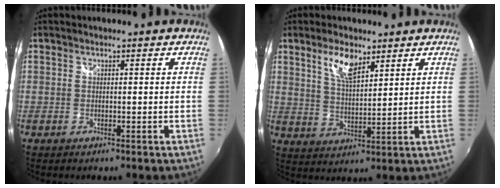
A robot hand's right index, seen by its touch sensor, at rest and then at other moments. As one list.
[{"total": 6.6, "force": [4.1, 2.5, 4.5], "torque": [-0.083, 0.004, 0.080]}]